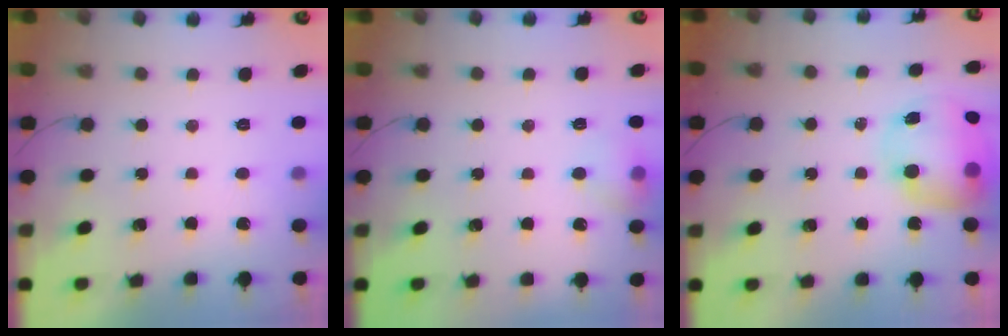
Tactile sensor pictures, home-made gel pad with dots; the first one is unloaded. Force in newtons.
{"total": 6.8, "press": 6.7, "slide": 1.2}
{"total": 11.3, "press": 11.0, "slide": 2.8}